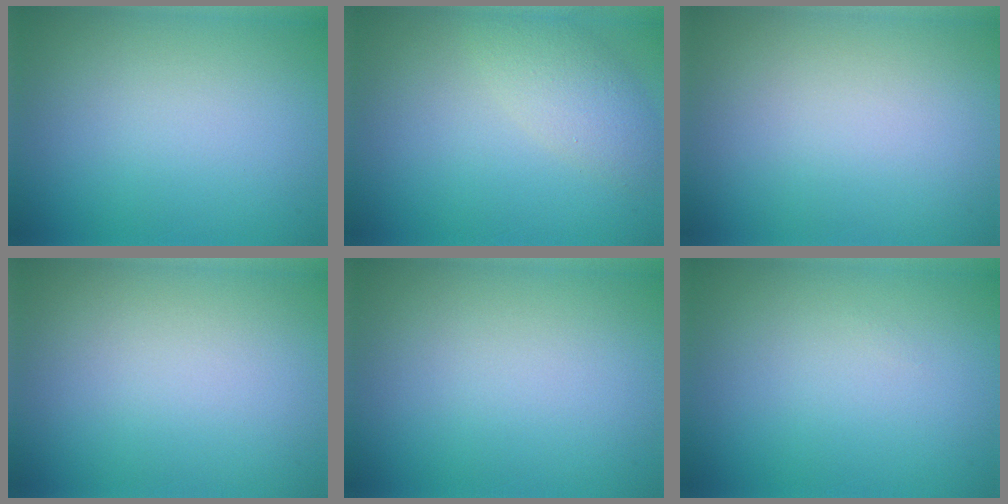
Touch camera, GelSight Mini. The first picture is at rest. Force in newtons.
{"total": 2.9, "press": 2.9, "slide": 0.2}
{"total": 0.0}
{"total": 0.0}
{"total": 0.0}
{"total": 0.0}